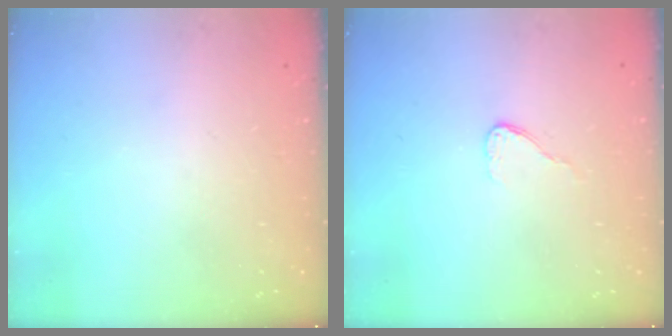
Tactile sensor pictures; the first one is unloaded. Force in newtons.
{"total": 3.8, "press": 3.8, "slide": 0.3}